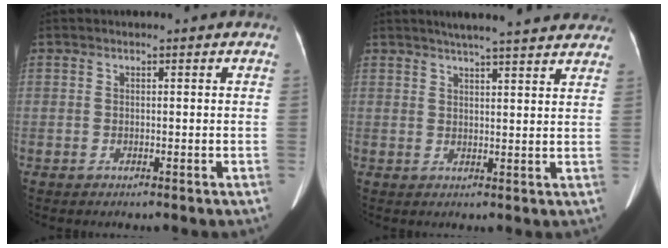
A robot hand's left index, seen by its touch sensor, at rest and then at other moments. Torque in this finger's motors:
{"motor_torque": [-0.07, -0.21, -0.02, 0.05]}